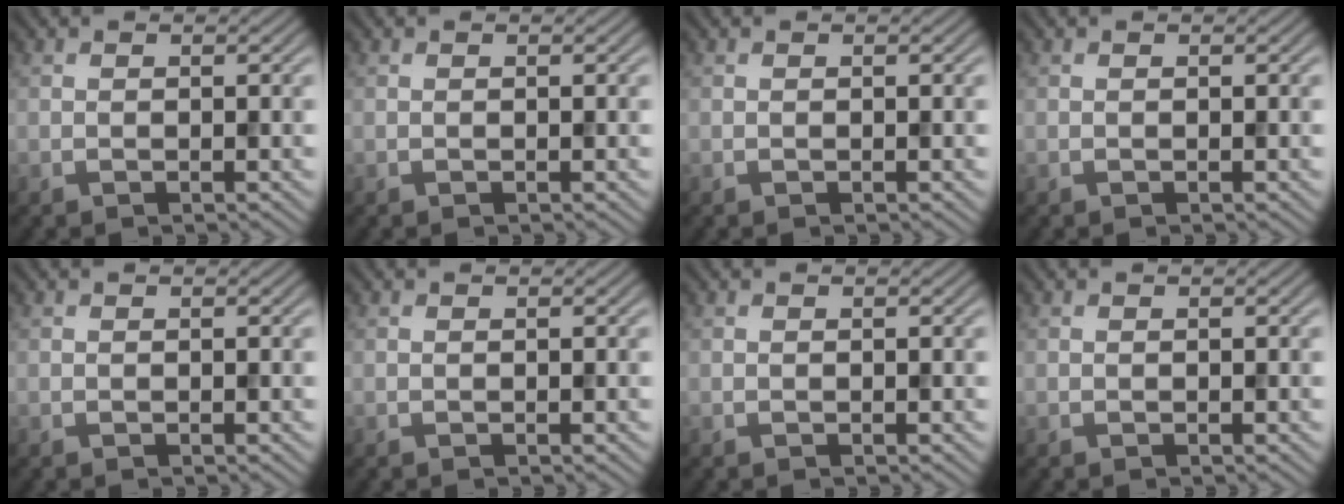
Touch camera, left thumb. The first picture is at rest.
{"total": 0.0}
{"total": 0.0}
{"total": 0.0}
{"total": 0.0}
{"total": 0.0}
{"total": 0.0}
{"total": 0.0}